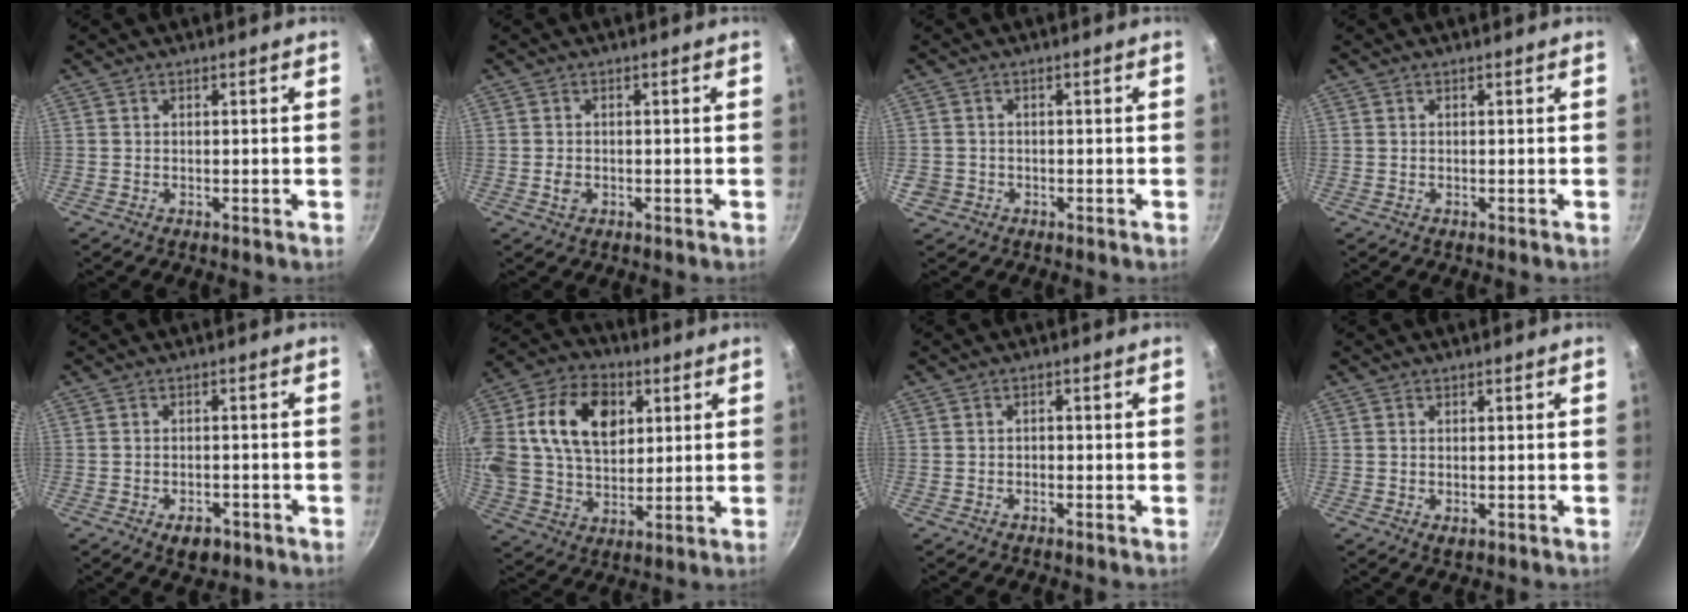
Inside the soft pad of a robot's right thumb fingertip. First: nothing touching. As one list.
[{"total": 1.7, "force": [-0.5, 1.3, 1.0], "torque": [-0.017, 0.003, -0.009]}, {"total": 2.8, "force": [-0.9, 2.6, 0.8], "torque": [-0.013, 0.009, -0.011]}, {"total": 0.0}, {"total": 4.4, "force": [-2.3, 2.7, 2.7], "torque": [-0.030, 0.016, -0.024]}, {"total": 24.9, "force": [6.9, 17.2, 16.6], "torque": [-0.325, 0.019, 0.114]}, {"total": 0.9, "force": [-0.4, 0.7, 0.4], "torque": [-0.007, 0.004, -0.006]}, {"total": 1.2, "force": [-0.1, 0.6, 1.0], "torque": [-0.015, -0.004, -0.001]}]